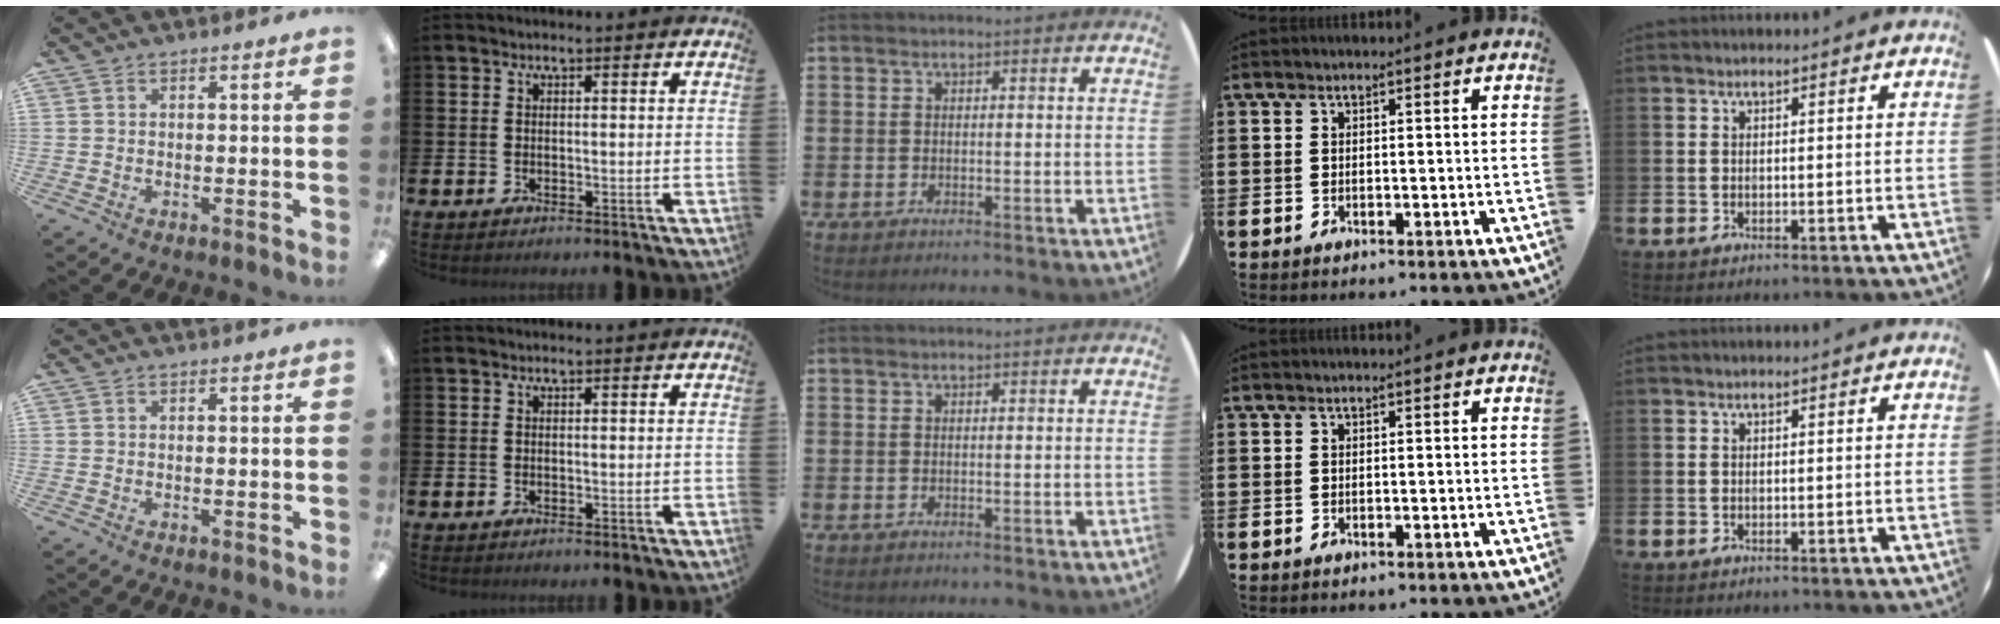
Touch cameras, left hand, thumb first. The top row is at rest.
{}